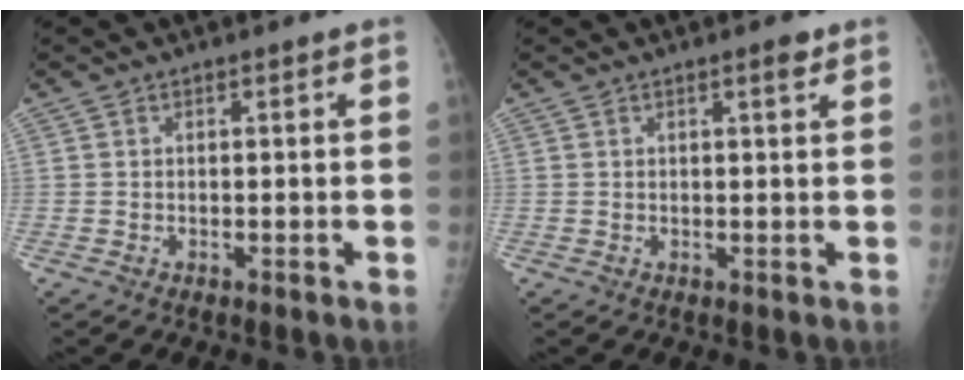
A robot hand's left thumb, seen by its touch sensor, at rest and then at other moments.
{"total": 1.5, "force": [0.9, 0.3, 1.1], "torque": [-0.016, -0.004, 0.013]}